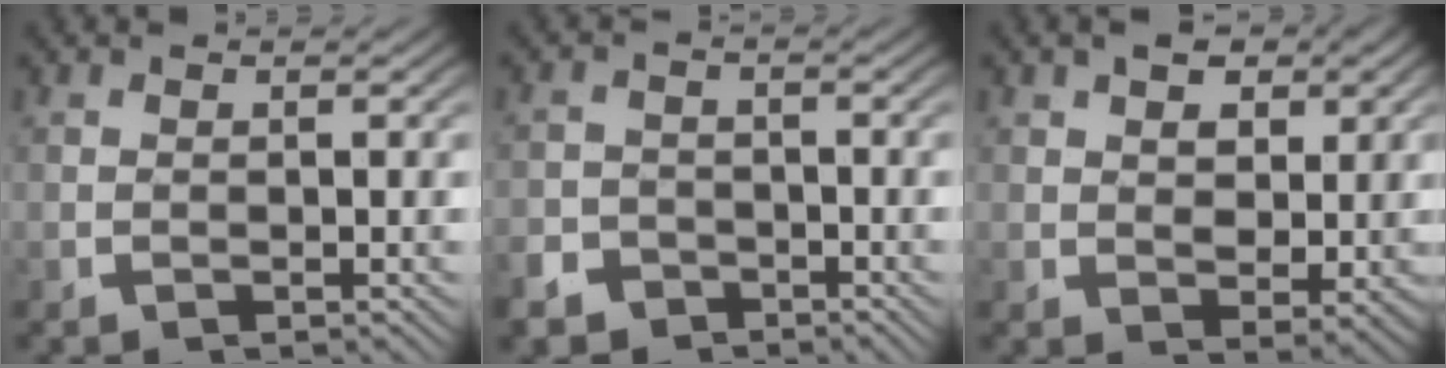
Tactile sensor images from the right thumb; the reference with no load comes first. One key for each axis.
{"total": 4.7, "fx": -3.8, "fy": 2.7, "fz": 0.4, "tx": 0.008, "ty": -0.017, "tz": -0.067}
{"total": 5.2, "fx": 2.2, "fy": 3.5, "fz": 3.1, "tx": -0.047, "ty": -0.022, "tz": 0.046}